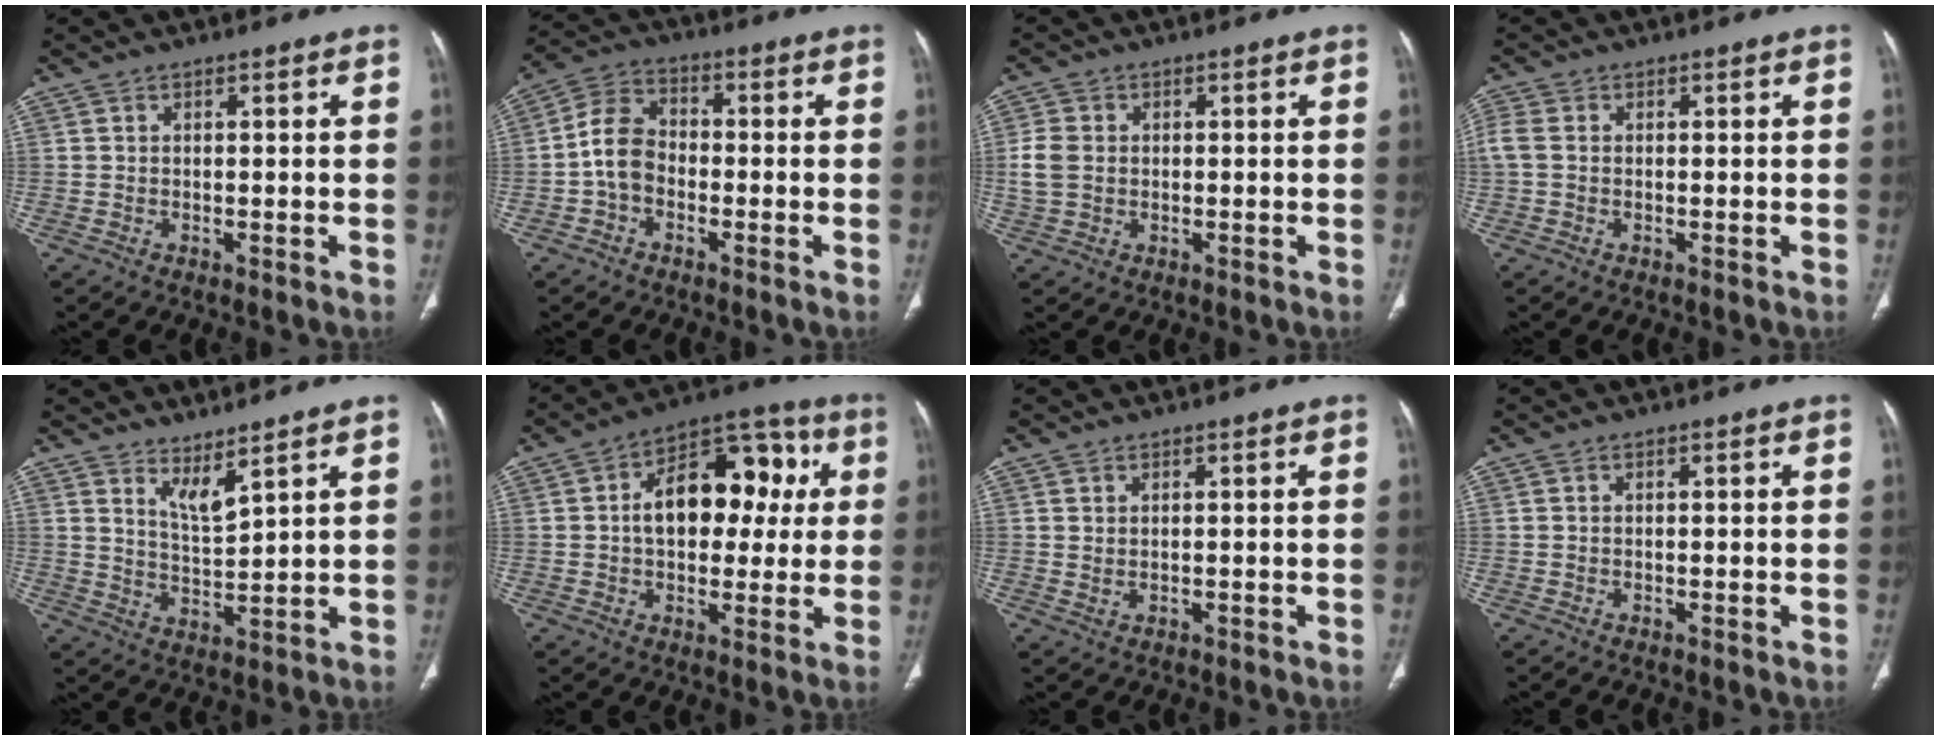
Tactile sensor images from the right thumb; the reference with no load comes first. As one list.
[{"total": 7.5, "force": [-1.9, 5.5, 4.8], "torque": [-0.077, 0.031, -0.050]}, {"total": 4.8, "force": [0.1, 3.8, 2.8], "torque": [-0.065, 0.006, 0.001]}, {"total": 3.1, "force": [0.0, 2.2, 2.1], "torque": [-0.076, 0.005, -0.005]}, {"total": 4.7, "force": [3.9, 0.7, 2.7], "torque": [-0.045, -0.046, 0.081]}, {"total": 16.4, "force": [2.4, 10.4, 12.5], "torque": [-0.134, 0.033, 0.030]}, {"total": 0.9, "force": [0.5, 0.5, 0.5], "torque": [-0.002, -0.004, 0.012]}, {"total": 0.0}]